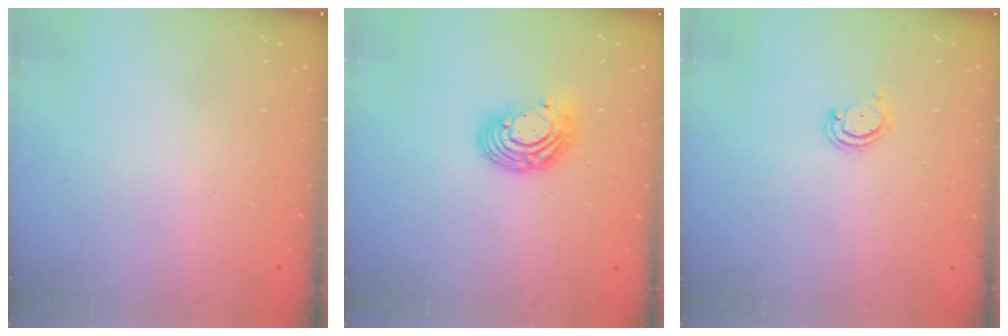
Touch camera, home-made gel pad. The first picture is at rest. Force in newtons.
{"total": 9.9, "press": 9.9, "slide": 0.8}
{"total": 2.6, "press": 2.6, "slide": 0.3}